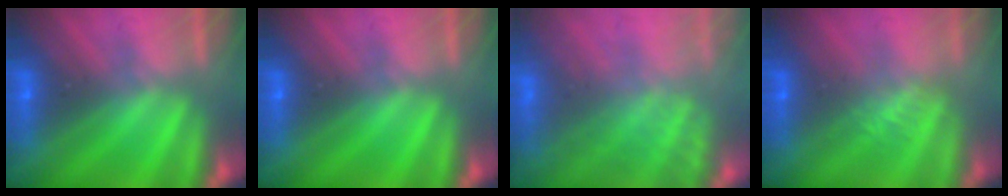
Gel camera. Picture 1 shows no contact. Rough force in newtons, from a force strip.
{"total": 0.0}
{"total": 7.4}
{"total": 1.2}